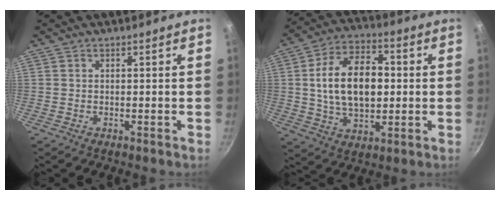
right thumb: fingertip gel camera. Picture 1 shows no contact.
{"total": 16.4, "force": [1.3, 9.8, 13.0], "torque": [-0.203, 0.014, 0.020]}